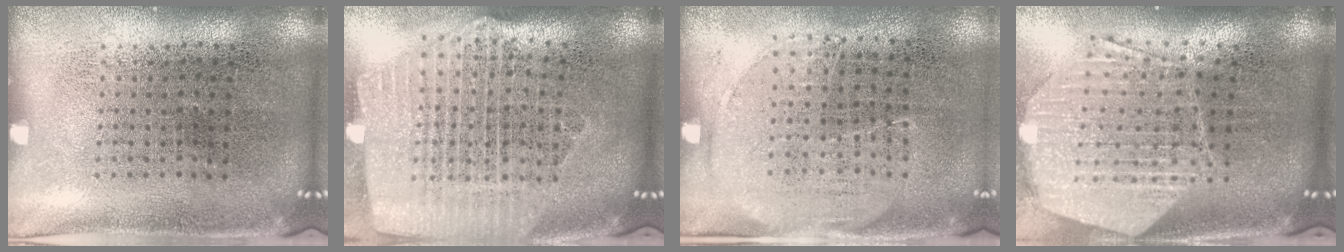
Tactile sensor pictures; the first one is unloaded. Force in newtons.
{"total": 2.6, "press": 2.2, "slide": 1.3}
{"total": 1.4, "press": 1.2, "slide": 0.7}
{"total": 2.7, "press": 2.1, "slide": 1.7}